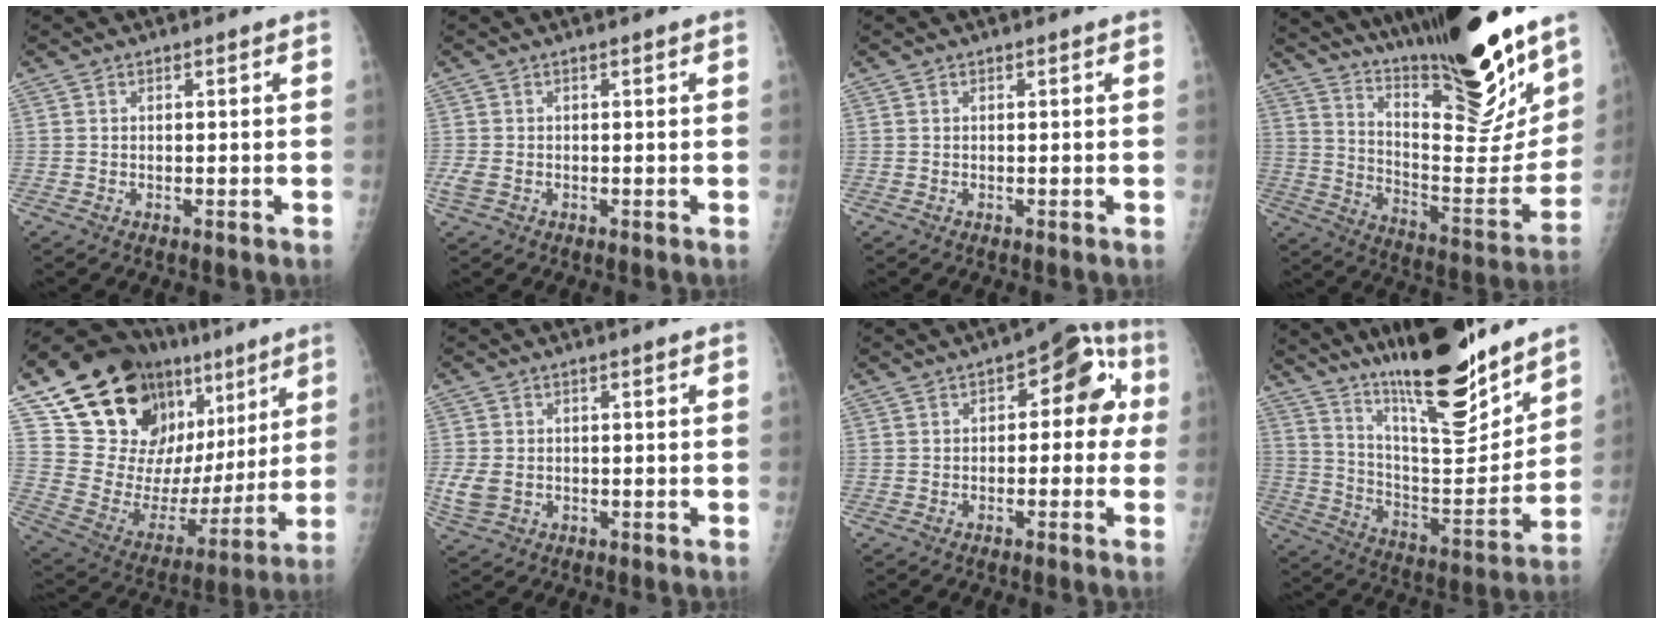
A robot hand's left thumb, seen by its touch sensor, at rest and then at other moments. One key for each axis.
{"total": 2.5, "fx": -0.2, "fy": 1.7, "fz": 1.8, "tx": -0.051, "ty": 0.004, "tz": -0.002}
{"total": 0.0}
{"total": 29.0, "fx": 21.6, "fy": 5.8, "fz": 18.5, "tx": -0.252, "ty": -0.112, "tz": 0.337}
{"total": 29.3, "fx": 14.9, "fy": 15.9, "fz": 19.6, "tx": -0.264, "ty": -0.011, "tz": 0.261}
{"total": 4.3, "fx": -0.2, "fy": 3.1, "fz": 3.0, "tx": -0.070, "ty": 0.001, "tz": 0.002}
{"total": 9.7, "fx": 0.7, "fy": 5.5, "fz": 8.0, "tx": -0.050, "ty": 0.037, "tz": -0.006}
{"total": 23.5, "fx": 17.9, "fy": 4.9, "fz": 14.5, "tx": -0.203, "ty": -0.098, "tz": 0.298}